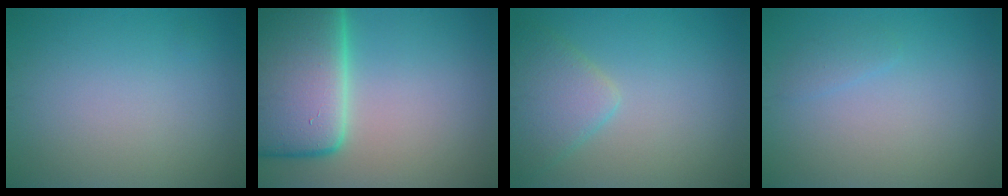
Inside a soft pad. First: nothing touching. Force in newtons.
{"total": 15.0, "press": 14.9, "slide": 1.1}
{"total": 3.5, "press": 3.5, "slide": 0.2}
{"total": 0.9, "press": 0.9, "slide": 0.1}